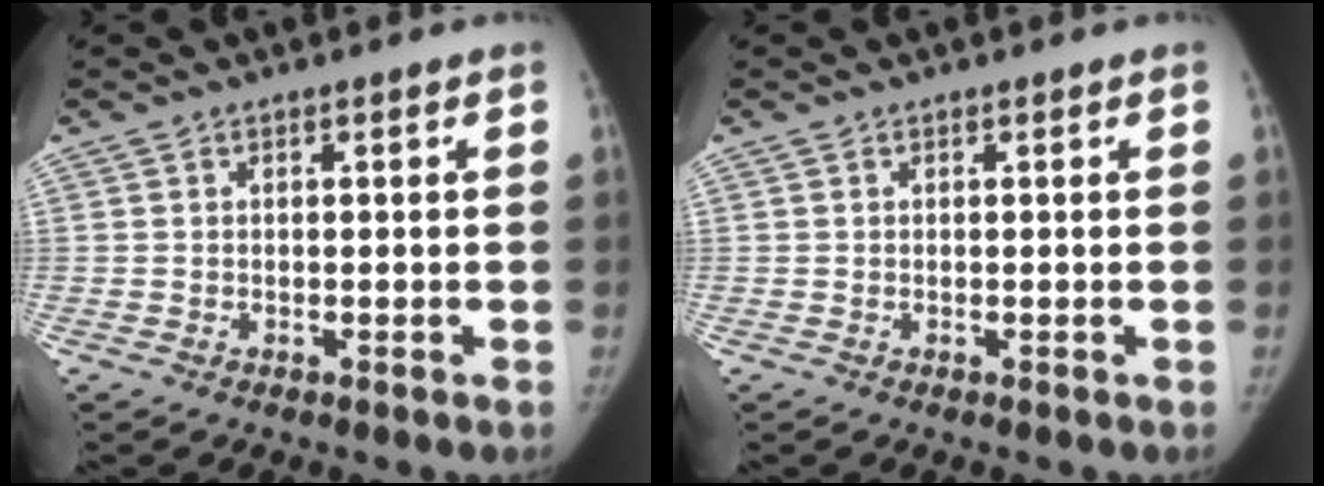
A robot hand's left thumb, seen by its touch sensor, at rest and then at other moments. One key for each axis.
{"total": 0.0}